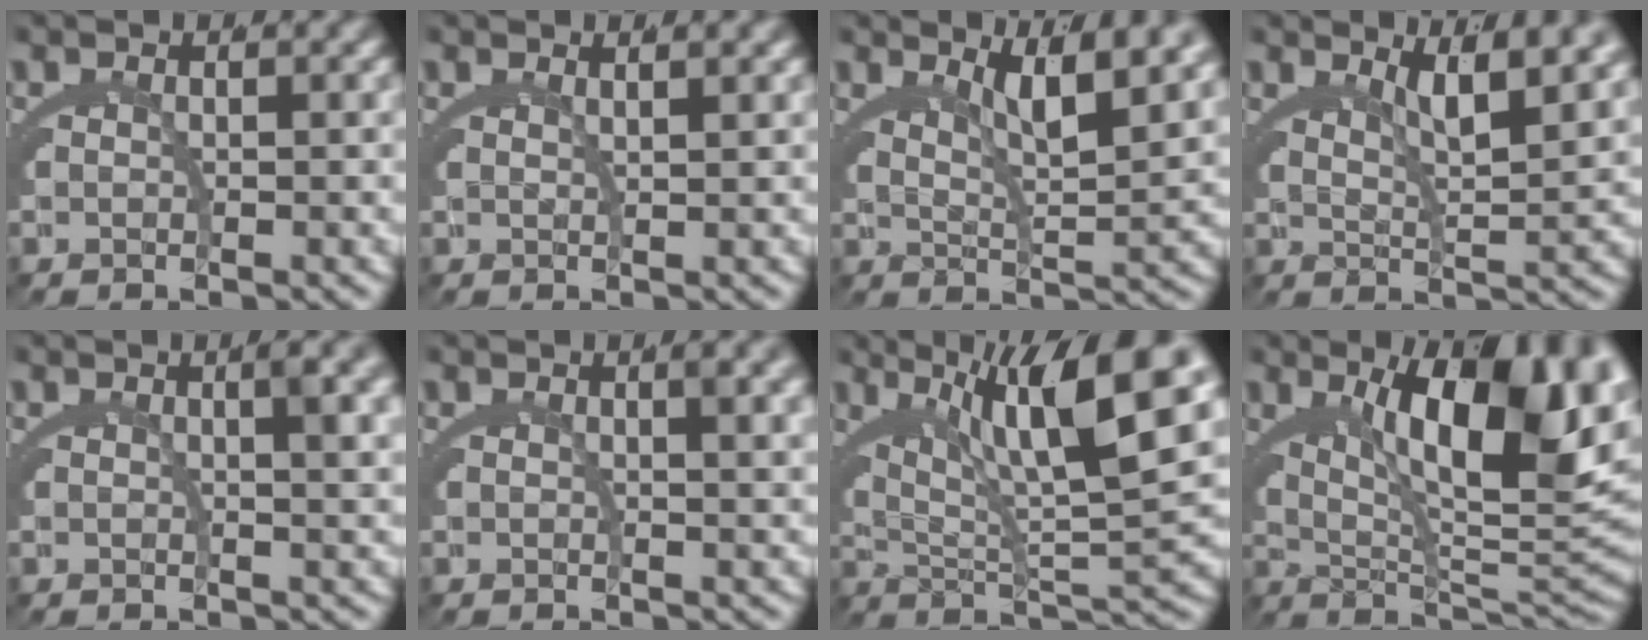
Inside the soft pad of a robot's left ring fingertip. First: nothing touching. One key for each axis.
{"total": 1.6, "fx": 1.1, "fy": -1.0, "fz": 0.6, "tx": -0.007, "ty": -0.001, "tz": 0.023}
{"total": 4.7, "fx": 3.0, "fy": 0.1, "fz": 3.6, "tx": -0.053, "ty": -0.006, "tz": 0.054}
{"total": 4.2, "fx": 2.8, "fy": -0.1, "fz": 3.1, "tx": -0.042, "ty": -0.007, "tz": 0.052}
{"total": 2.5, "fx": 1.0, "fy": -0.2, "fz": 2.3, "tx": -0.024, "ty": 0.005, "tz": 0.016}
{"total": 1.6, "fx": 0.7, "fy": -0.4, "fz": 1.4, "tx": -0.019, "ty": 0.003, "tz": 0.014}
{"total": 11.8, "fx": 4.4, "fy": 3.9, "fz": 10.3, "tx": -0.151, "ty": 0.012, "tz": 0.067}
{"total": 13.8, "fx": 4.0, "fy": 5.1, "fz": 12.2, "tx": -0.161, "ty": 0.003, "tz": 0.063}